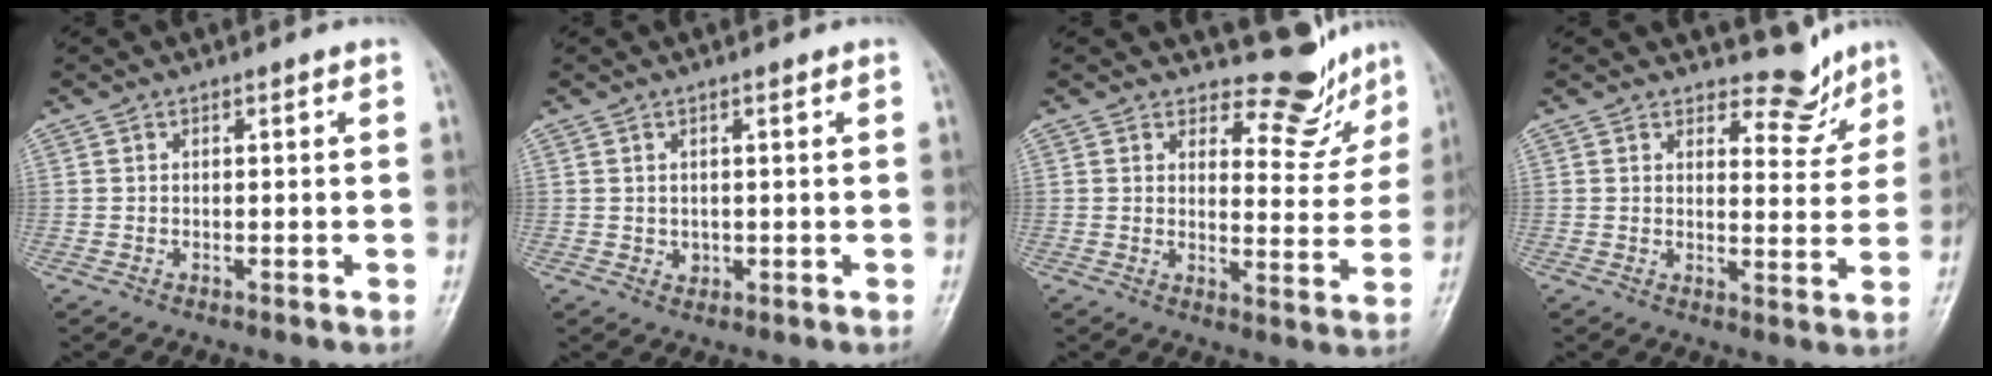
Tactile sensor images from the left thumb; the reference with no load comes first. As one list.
[{"total": 1.4, "force": [0.5, 1.1, 0.6], "torque": [-0.004, -0.004, 0.011]}, {"total": 8.4, "force": [7.7, 3.3, 0.9], "torque": [0.020, -0.078, 0.095]}, {"total": 6.0, "force": [5.3, 2.7, 1.0], "torque": [0.012, -0.049, 0.071]}]